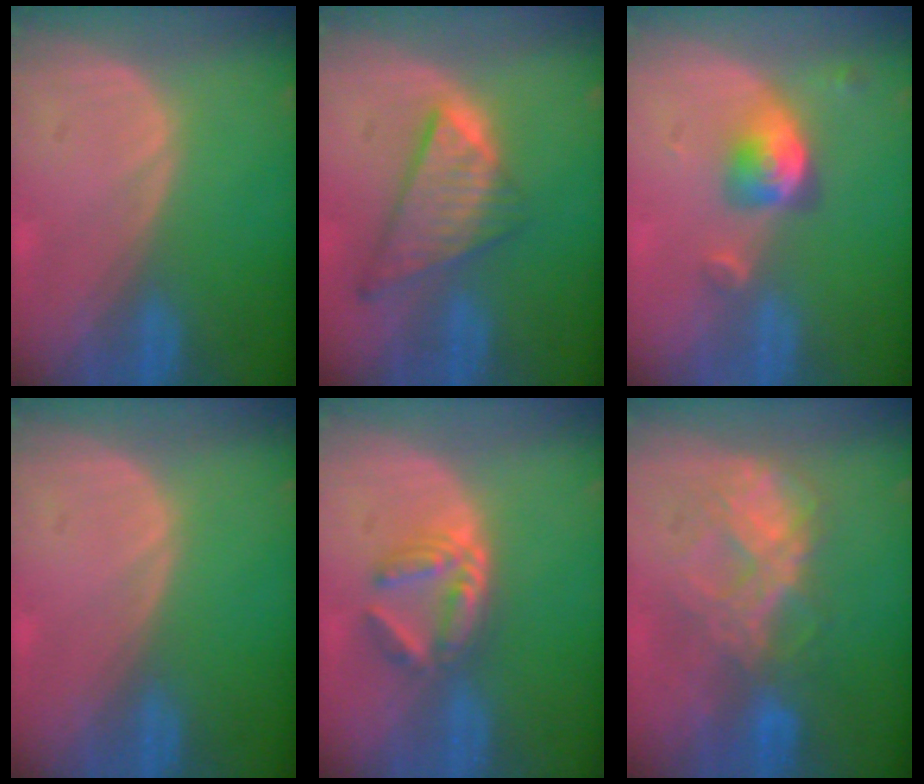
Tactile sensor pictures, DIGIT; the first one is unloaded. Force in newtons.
{"total": 8.6, "press": 7.3, "slide": 4.5}
{"total": 5.1, "press": 4.7, "slide": 2.1}
{"total": 0.0}
{"total": 5.9, "press": 5.2, "slide": 2.9}
{"total": 8.0, "press": 7.4, "slide": 2.9}